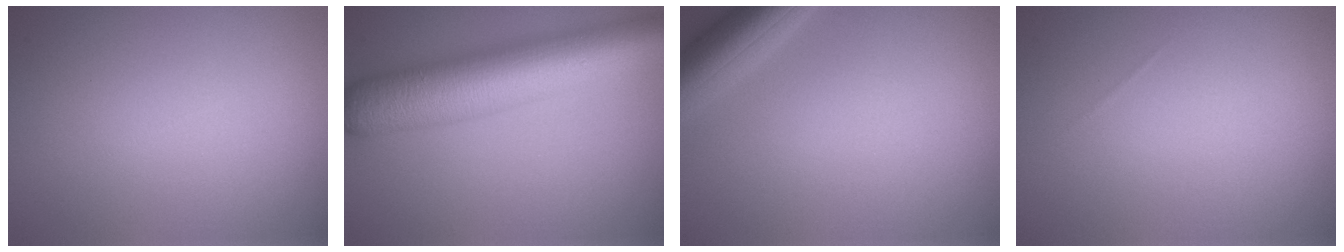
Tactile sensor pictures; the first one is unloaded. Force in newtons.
{"total": 10.4, "press": 10.4, "slide": 0.2}
{"total": 4.9, "press": 4.9, "slide": 0.3}
{"total": 0.0}